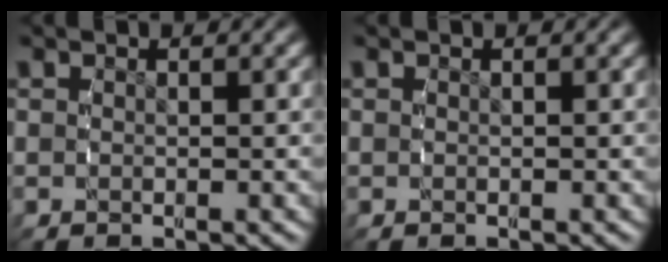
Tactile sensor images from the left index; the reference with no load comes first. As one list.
[{"total": 0.0}]